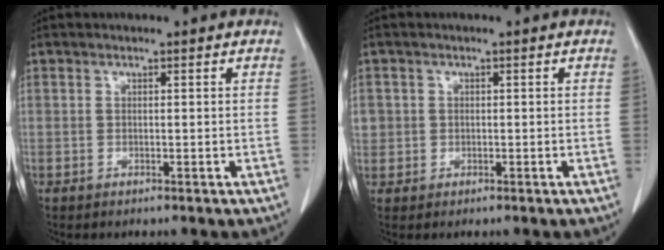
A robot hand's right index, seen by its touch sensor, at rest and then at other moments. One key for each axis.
{"total": 2.4, "fx": 0.3, "fy": 2.4, "fz": 0.5, "tx": -0.006, "ty": 0.004, "tz": 0.008}